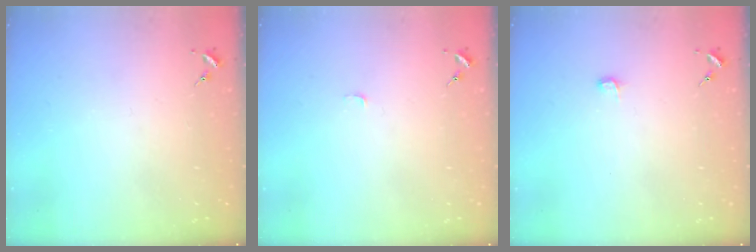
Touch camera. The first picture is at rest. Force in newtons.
{"total": 2.7, "press": 2.7, "slide": 0.3}
{"total": 3.4, "press": 3.4, "slide": 0.4}